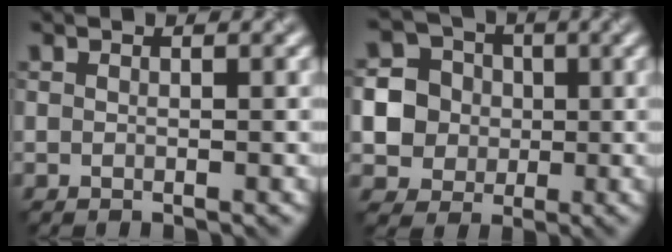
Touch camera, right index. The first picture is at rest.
{"total": 7.8, "force": [0.0, 7.5, 2.2], "torque": [-0.054, 0.020, -0.002]}